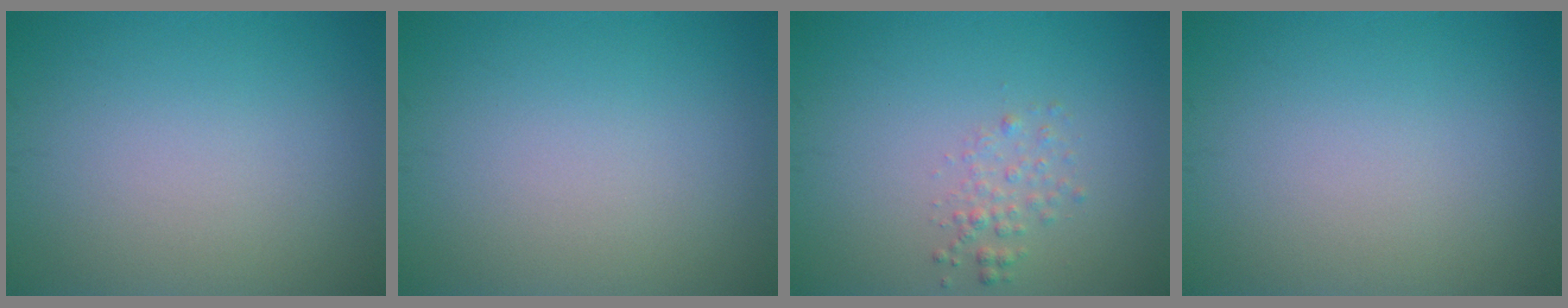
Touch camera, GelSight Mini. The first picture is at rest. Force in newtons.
{"total": 0.0}
{"total": 1.4, "press": 1.4, "slide": 0.1}
{"total": 0.0}